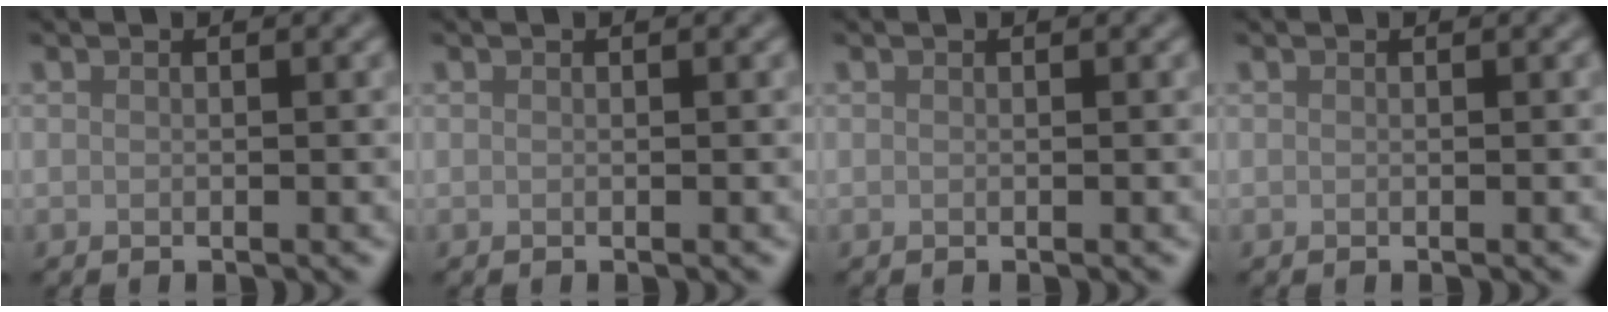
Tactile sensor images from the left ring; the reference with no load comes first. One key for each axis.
{"total": 0.0}
{"total": 0.0}
{"total": 0.0}